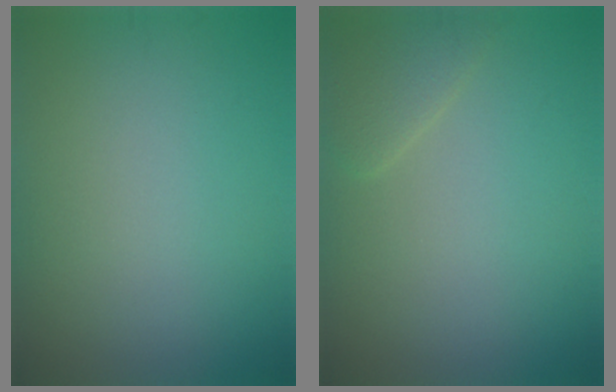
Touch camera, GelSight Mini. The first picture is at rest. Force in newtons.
{"total": 1.7, "press": 1.7, "slide": 0.2}